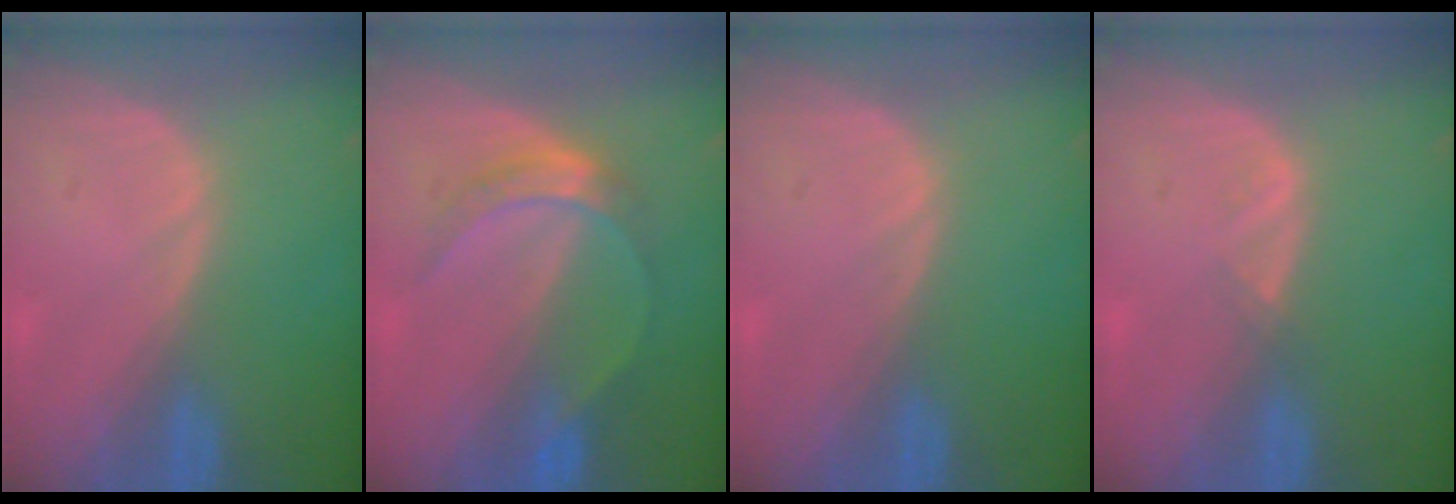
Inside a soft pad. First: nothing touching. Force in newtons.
{"total": 5.0, "press": 4.8, "slide": 1.5}
{"total": 0.0}
{"total": 1.0, "press": 0.9, "slide": 0.5}